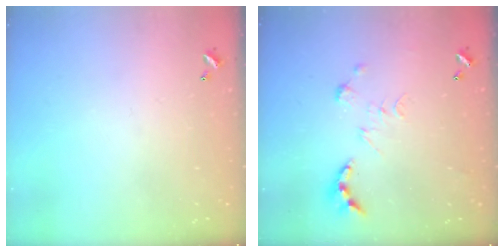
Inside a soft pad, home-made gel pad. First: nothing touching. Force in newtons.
{"total": 0.0}